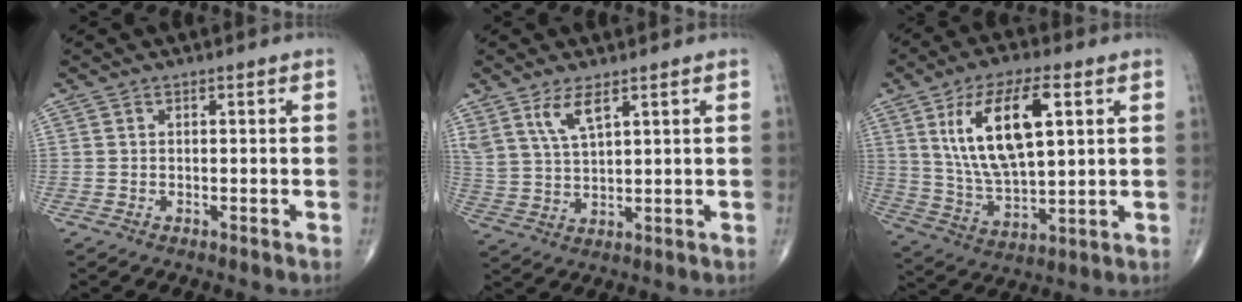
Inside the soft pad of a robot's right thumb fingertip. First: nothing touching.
{"total": 6.2, "force": [3.7, 1.9, 4.5], "torque": [-0.092, -0.018, 0.082]}
{"total": 17.1, "force": [5.5, 7.0, 14.6], "torque": [-0.261, -0.013, 0.108]}